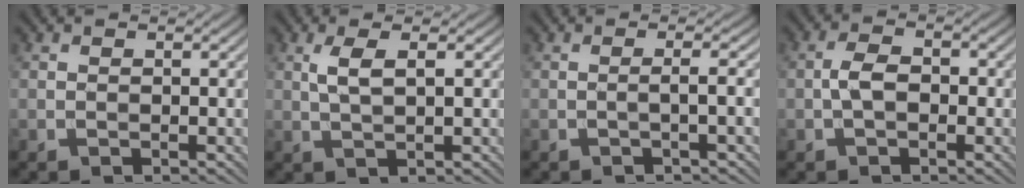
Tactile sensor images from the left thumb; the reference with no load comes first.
{"total": 3.0, "force": [1.0, 0.7, 2.8], "torque": [-0.061, 0.004, 0.020]}
{"total": 2.5, "force": [-0.4, 0.4, 2.4], "torque": [-0.031, 0.013, -0.018]}
{"total": 3.0, "force": [-0.6, 1.7, 2.4], "torque": [-0.051, 0.006, -0.015]}